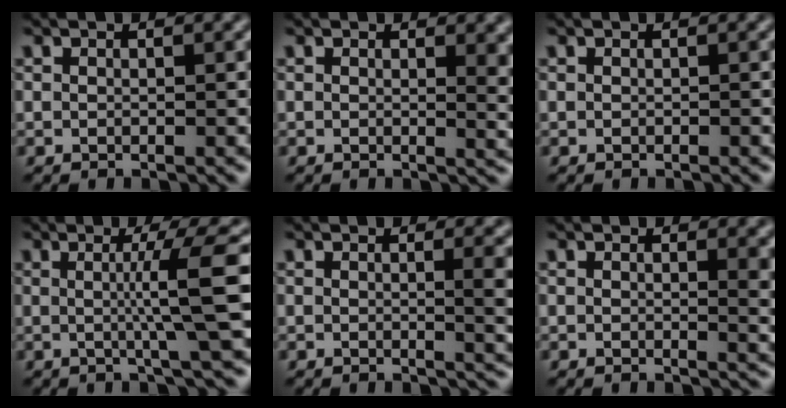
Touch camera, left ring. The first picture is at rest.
{"total": 3.4, "force": [0.9, 1.4, 3.0], "torque": [-0.028, -0.007, 0.014]}
{"total": 0.0}
{"total": 5.7, "force": [0.3, 0.5, 5.7], "torque": [-0.085, 0.003, 0.003]}
{"total": 4.5, "force": [0.5, 1.8, 4.1], "torque": [-0.028, 0.000, 0.008]}
{"total": 3.5, "force": [0.9, 1.4, 3.1], "torque": [-0.027, -0.003, 0.013]}